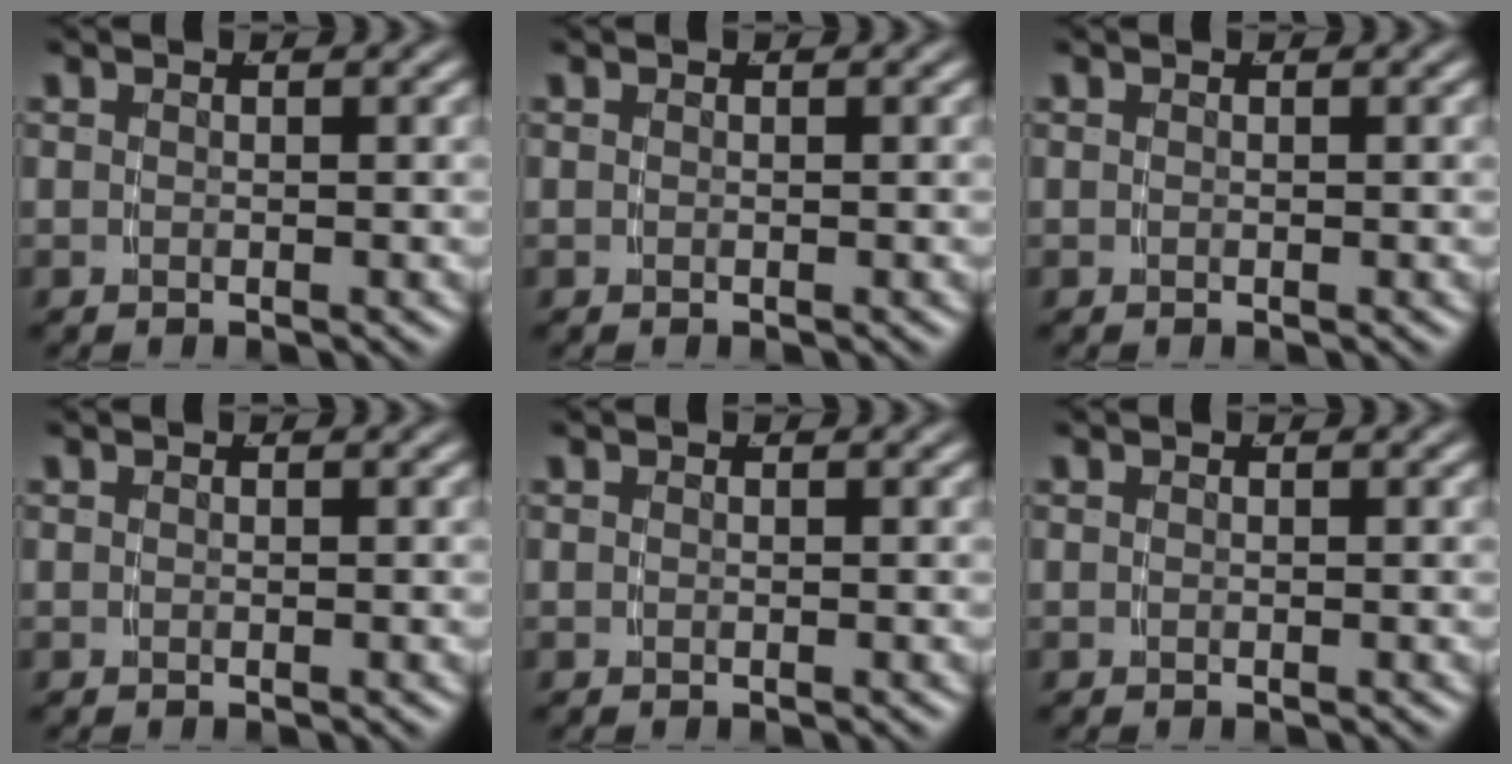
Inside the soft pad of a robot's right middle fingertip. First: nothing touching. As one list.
[{"total": 0.0}, {"total": 0.0}, {"total": 0.0}, {"total": 0.0}, {"total": 0.0}]